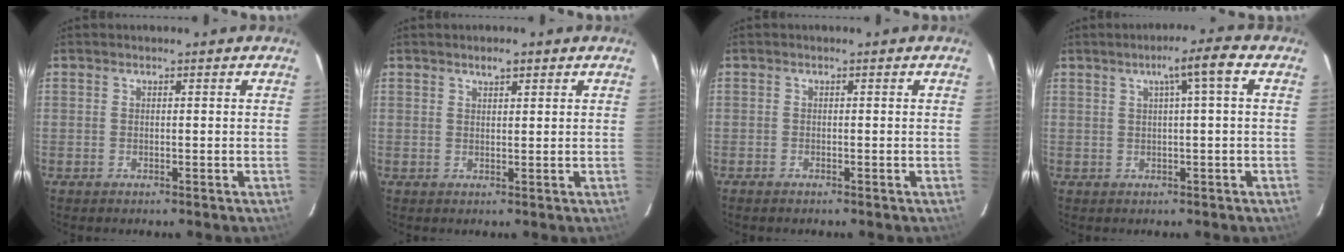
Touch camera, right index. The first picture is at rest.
{"total": 2.0, "force": [1.4, 0.8, 1.2], "torque": [-0.020, 0.006, 0.024]}
{"total": 0.9, "force": [-0.8, 0.3, 0.2], "torque": [-0.007, -0.002, -0.016]}
{"total": 5.0, "force": [1.4, -0.3, 4.8], "torque": [-0.076, 0.012, 0.028]}